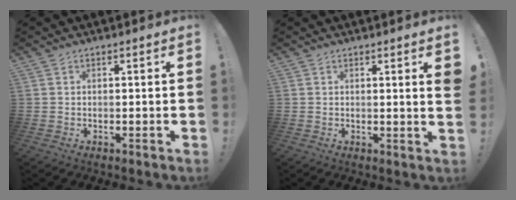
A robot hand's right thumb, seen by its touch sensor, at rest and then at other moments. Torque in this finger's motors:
{"motor_torque": [-0.47, 0.39, 0.46, 0.00, 0.19]}